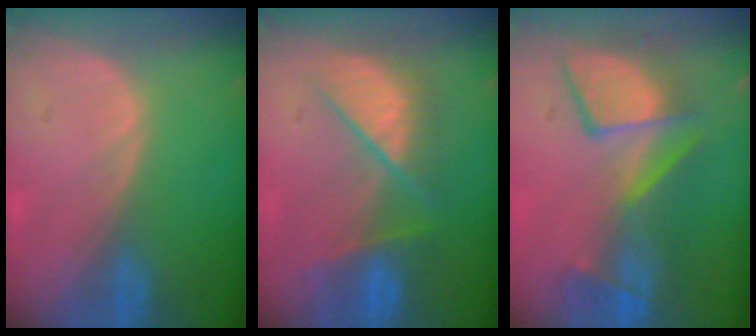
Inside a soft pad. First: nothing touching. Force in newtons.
{"total": 7.8, "press": 7.8, "slide": 0.3}
{"total": 9.5, "press": 9.2, "slide": 2.1}